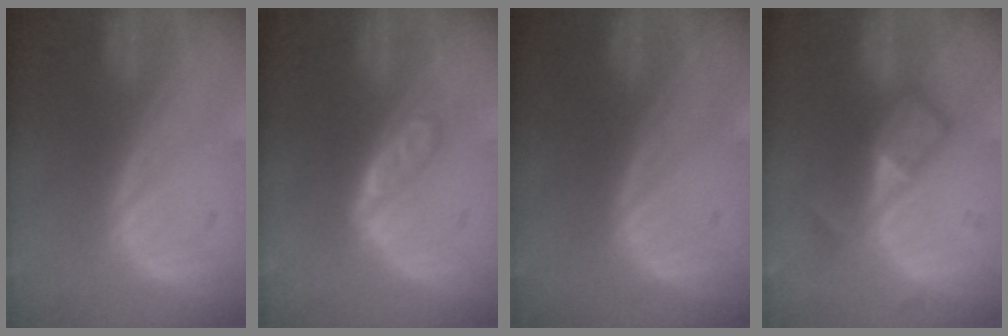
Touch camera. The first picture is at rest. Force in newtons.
{"total": 4.8, "press": 4.2, "slide": 2.3}
{"total": 0.0}
{"total": 4.9, "press": 4.7, "slide": 1.4}